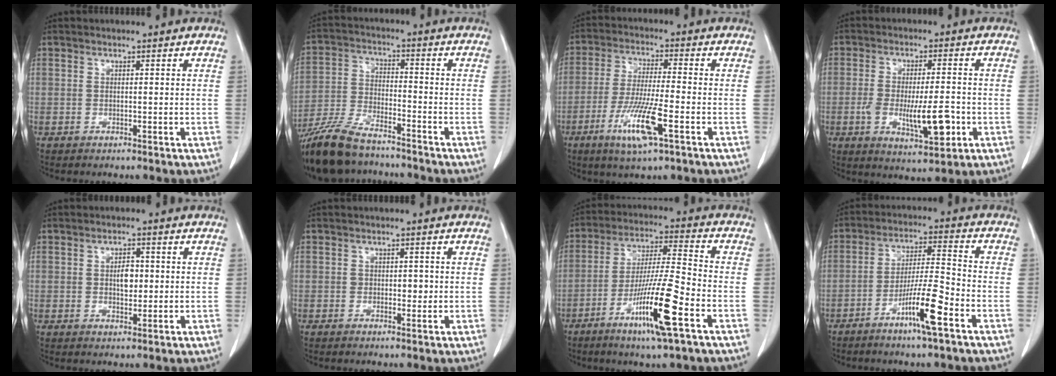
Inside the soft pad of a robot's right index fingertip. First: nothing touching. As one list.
[{"total": 14.2, "force": [-11.4, 3.9, 7.4], "torque": [-0.154, -0.014, -0.215]}, {"total": 10.3, "force": [-4.4, 0.8, 9.3], "torque": [-0.183, -0.020, -0.080]}, {"total": 9.7, "force": [-2.4, 2.7, 9.0], "torque": [-0.153, -0.006, -0.031]}, {"total": 3.5, "force": [0.4, 1.9, 3.0], "torque": [-0.045, 0.000, 0.009]}, {"total": 2.1, "force": [0.0, 1.4, 1.5], "torque": [-0.019, 0.003, 0.002]}, {"total": 13.9, "force": [-6.2, 0.1, 12.4], "torque": [-0.231, -0.019, -0.112]}, {"total": 9.4, "force": [-4.9, 0.1, 8.0], "torque": [-0.148, -0.003, -0.088]}]